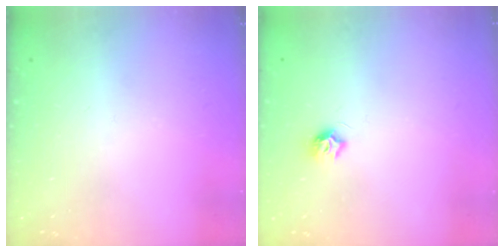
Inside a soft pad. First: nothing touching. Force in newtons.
{"total": 6.6, "press": 6.5, "slide": 0.6}